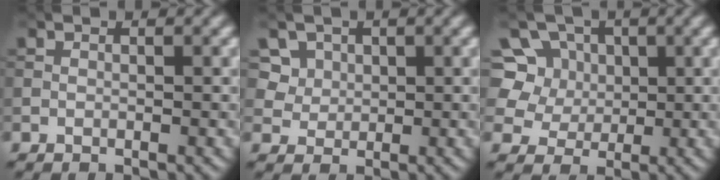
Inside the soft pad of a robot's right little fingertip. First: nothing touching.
{"total": 4.9, "force": [2.5, 3.8, 1.9], "torque": [-0.051, -0.002, 0.047]}
{"total": 7.7, "force": [2.8, 6.4, 3.1], "torque": [-0.056, 0.011, 0.040]}